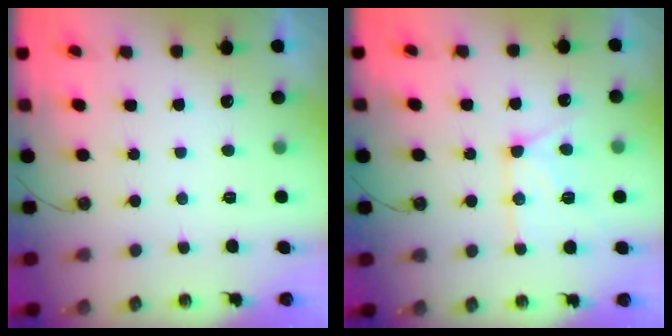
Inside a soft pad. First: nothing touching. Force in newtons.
{"total": 14.5, "press": 14.5, "slide": 1.2}